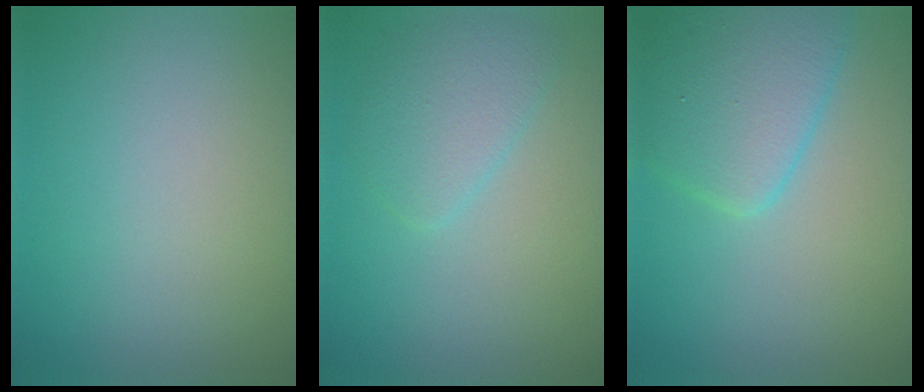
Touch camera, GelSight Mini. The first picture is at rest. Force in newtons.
{"total": 2.7, "press": 2.7, "slide": 0.1}
{"total": 5.1, "press": 5.1, "slide": 0.2}